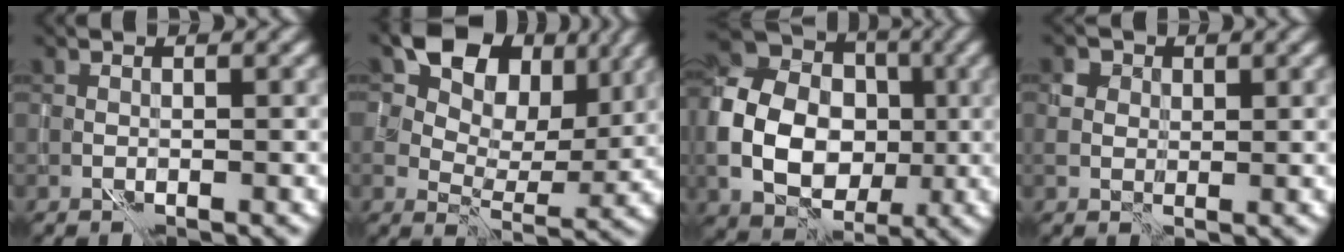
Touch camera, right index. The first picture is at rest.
{"total": 11.2, "force": [5.4, 7.1, 6.8], "torque": [-0.106, 0.009, 0.081]}
{"total": 12.9, "force": [-0.8, 10.8, 7.1], "torque": [-0.146, -0.006, -0.026]}
{"total": 2.6, "force": [0.8, 2.2, 1.1], "torque": [-0.025, 0.003, 0.012]}